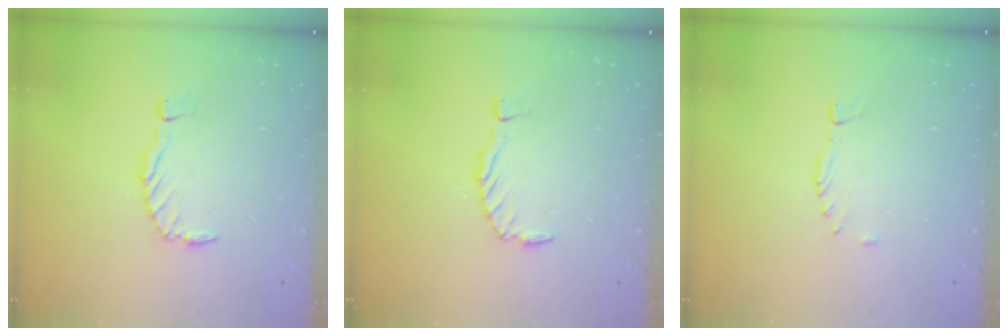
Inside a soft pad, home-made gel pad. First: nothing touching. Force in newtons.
{"total": 0.7, "press": 0.7, "slide": 0.2}
{"total": 1.1, "press": 0.9, "slide": 0.7}